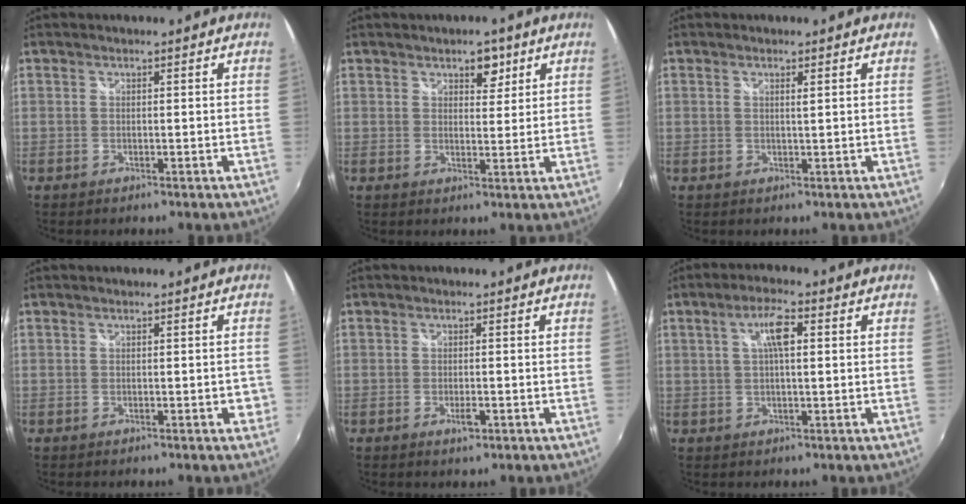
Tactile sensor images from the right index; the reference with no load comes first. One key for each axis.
{"total": 3.7, "fx": 2.2, "fy": 2.2, "fz": 2.1, "tx": -0.022, "ty": 0.004, "tz": 0.033}
{"total": 1.0, "fx": 0.4, "fy": -0.2, "fz": 0.9, "tx": -0.014, "ty": -0.001, "tz": 0.006}
{"total": 2.4, "fx": -1.0, "fy": 1.0, "fz": 1.9, "tx": -0.022, "ty": 0.001, "tz": -0.010}
{"total": 2.3, "fx": -1.0, "fy": 0.9, "fz": 1.8, "tx": -0.033, "ty": -0.004, "tz": -0.018}
{"total": 5.1, "fx": 1.2, "fy": 1.1, "fz": 4.8, "tx": -0.088, "ty": 0.008, "tz": 0.022}